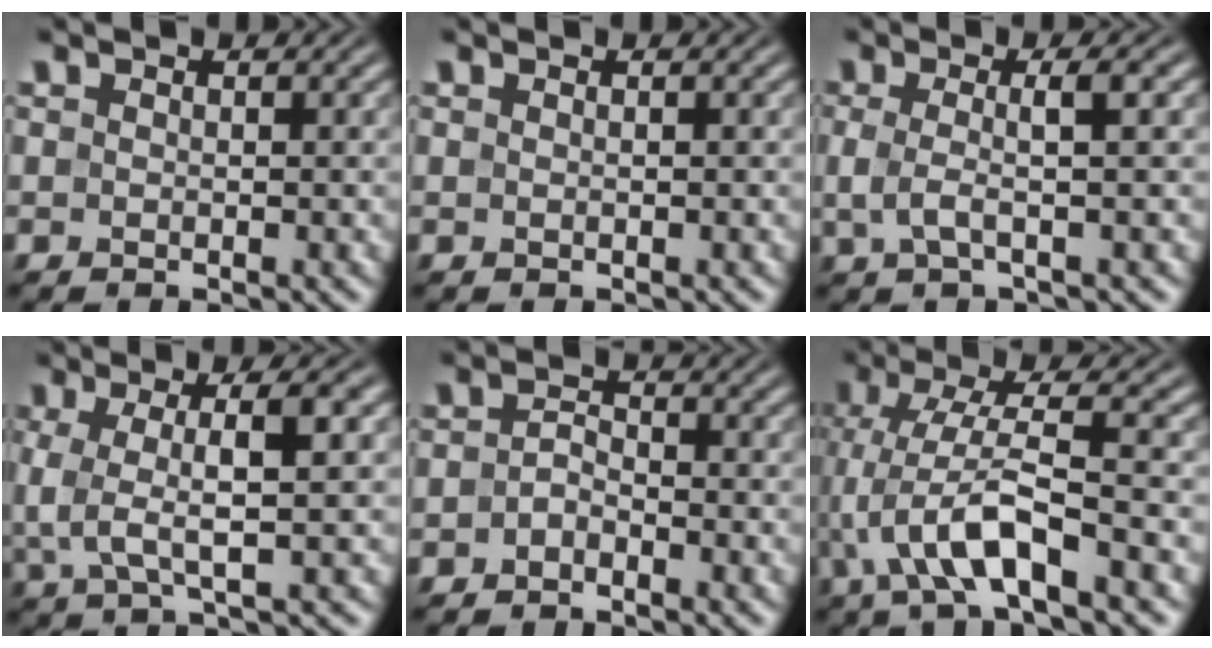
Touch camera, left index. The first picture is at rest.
{"total": 0.0}
{"total": 3.3, "force": [0.0, 0.7, 3.2], "torque": [-0.062, 0.002, -0.003]}
{"total": 5.7, "force": [0.5, 1.3, 5.5], "torque": [-0.107, 0.007, 0.005]}
{"total": 1.5, "force": [-1.0, 0.8, 0.8], "torque": [-0.018, 0.008, -0.021]}
{"total": 7.3, "force": [-2.7, 1.5, 6.6], "torque": [-0.130, 0.012, -0.055]}